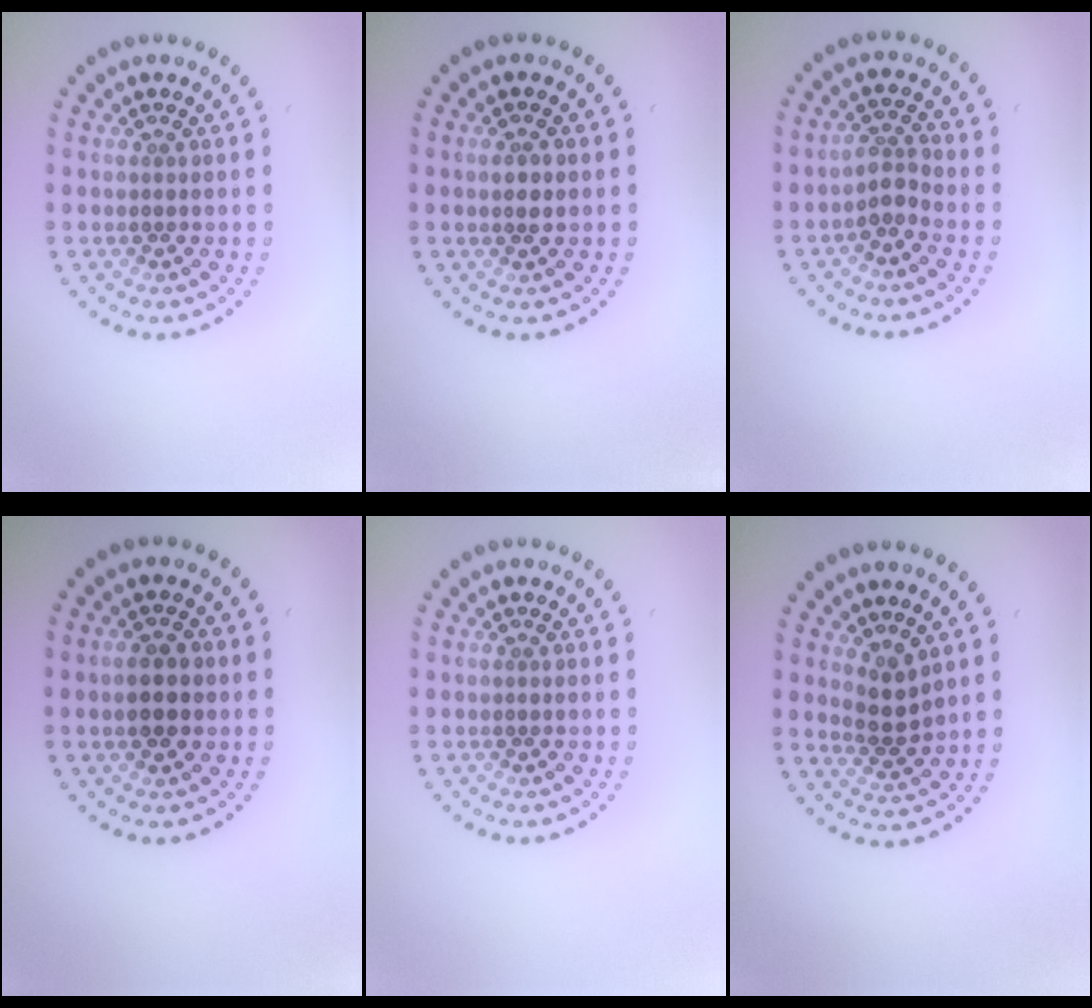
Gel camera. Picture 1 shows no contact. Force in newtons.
{"total": 1.4, "press": 1.4, "slide": 0.3}
{"total": 2.0, "press": 1.5, "slide": 1.4}
{"total": 3.5, "press": 3.5, "slide": 0.0}
{"total": 0.0}
{"total": 2.2, "press": 1.9, "slide": 1.2}